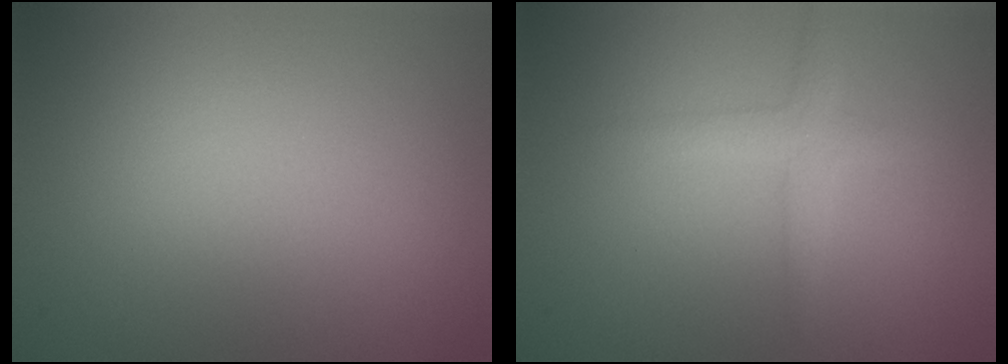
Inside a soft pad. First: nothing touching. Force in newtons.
{"total": 1.9, "press": 1.9, "slide": 0.2}